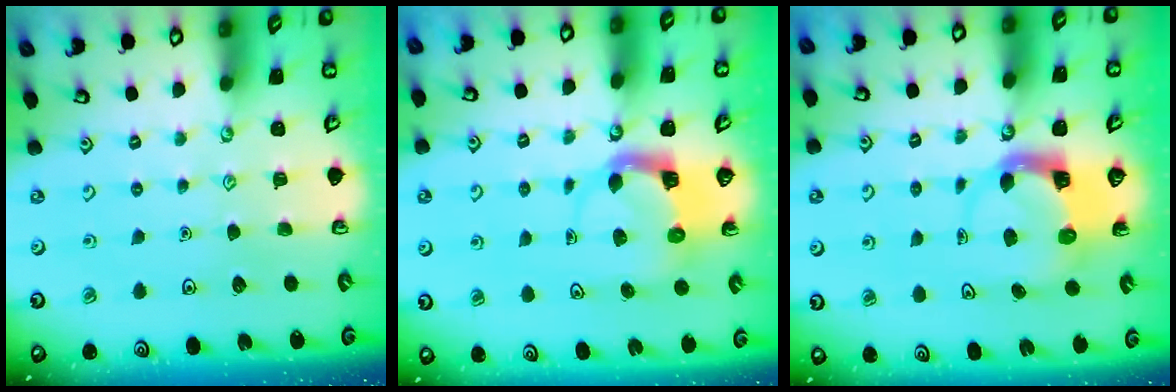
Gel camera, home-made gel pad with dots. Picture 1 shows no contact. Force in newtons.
{"total": 3.8, "press": 3.7, "slide": 0.6}
{"total": 3.9, "press": 3.8, "slide": 0.6}